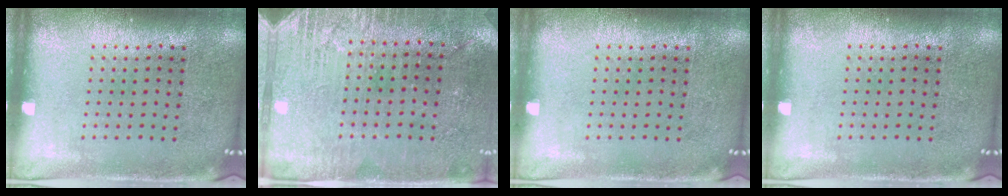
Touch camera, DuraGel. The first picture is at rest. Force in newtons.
{"total": 2.8, "press": 2.7, "slide": 0.8}
{"total": 0.0}
{"total": 0.0}